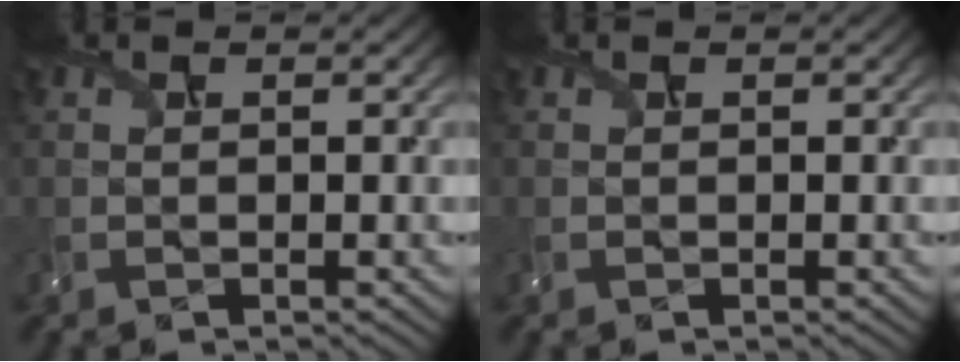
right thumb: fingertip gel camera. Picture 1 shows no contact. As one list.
[{"total": 0.0}]